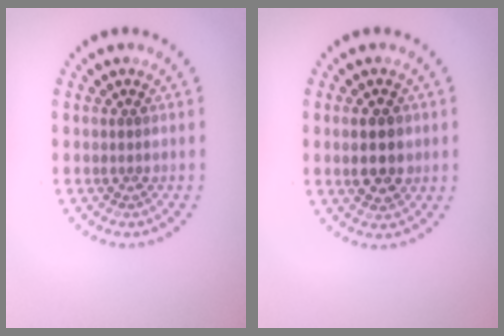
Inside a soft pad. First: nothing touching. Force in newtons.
{"total": 2.9, "press": 2.9, "slide": 0.1}